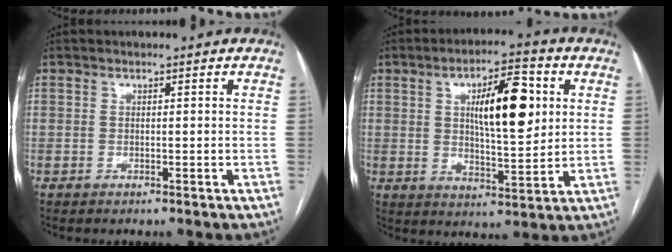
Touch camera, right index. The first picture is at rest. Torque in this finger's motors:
{"motor_torque": [0.86, 0.59, 0.33, 0.09]}